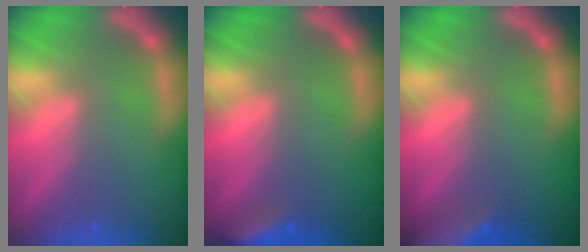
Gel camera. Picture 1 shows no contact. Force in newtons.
{"total": 4.0}
{"total": 9.4}